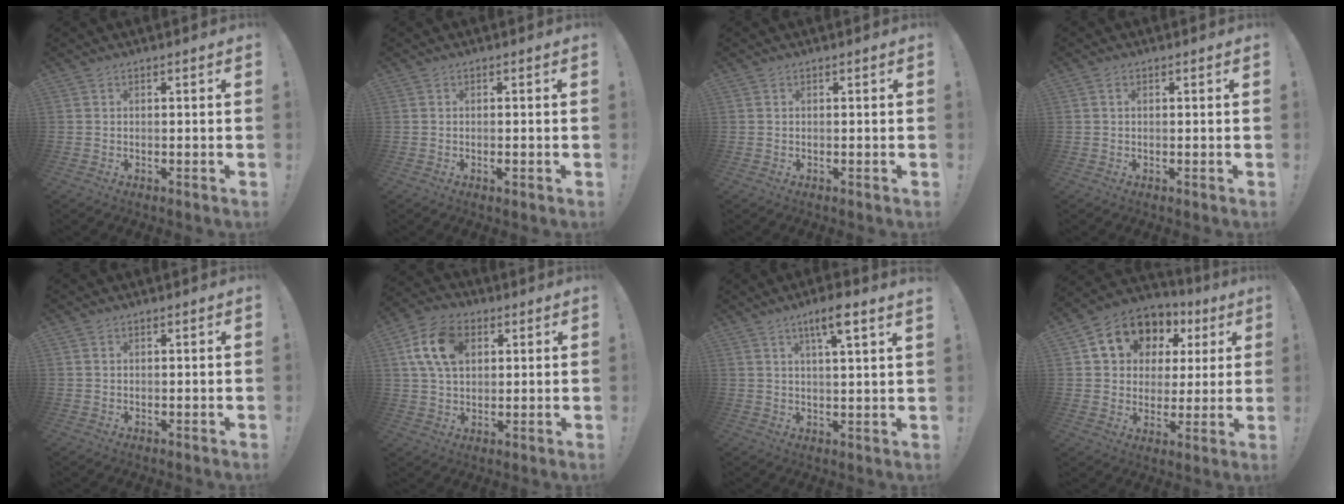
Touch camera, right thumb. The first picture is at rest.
{"total": 0.8, "force": [-0.4, 0.2, 0.6], "torque": [-0.015, 0.003, -0.005]}
{"total": 0.0}
{"total": 0.9, "force": [0.3, 0.5, 0.7], "torque": [-0.010, 0.002, 0.004]}
{"total": 0.7, "force": [0.4, 0.4, 0.2], "torque": [0.000, -0.001, 0.008]}
{"total": 14.2, "force": [4.7, 9.6, 9.3], "torque": [-0.165, 0.002, 0.091]}
{"total": 7.1, "force": [4.1, 0.1, 5.8], "torque": [-0.081, -0.022, 0.058]}
{"total": 12.7, "force": [6.2, 9.8, 5.1], "torque": [-0.079, -0.036, 0.124]}